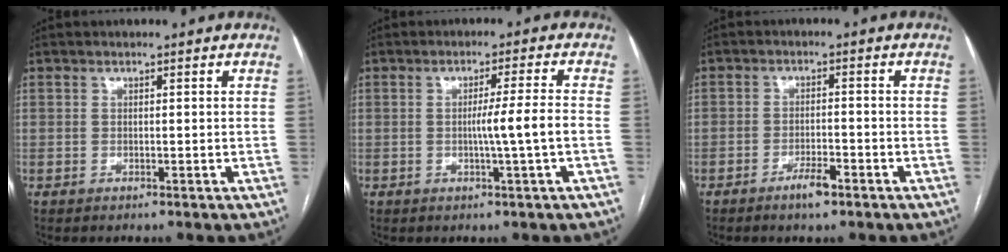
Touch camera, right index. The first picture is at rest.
{"total": 4.9, "force": [-0.8, -1.4, 4.6], "torque": [-0.074, -0.004, -0.013]}
{"total": 3.5, "force": [-2.4, 0.8, 2.5], "torque": [-0.045, 0.001, -0.040]}